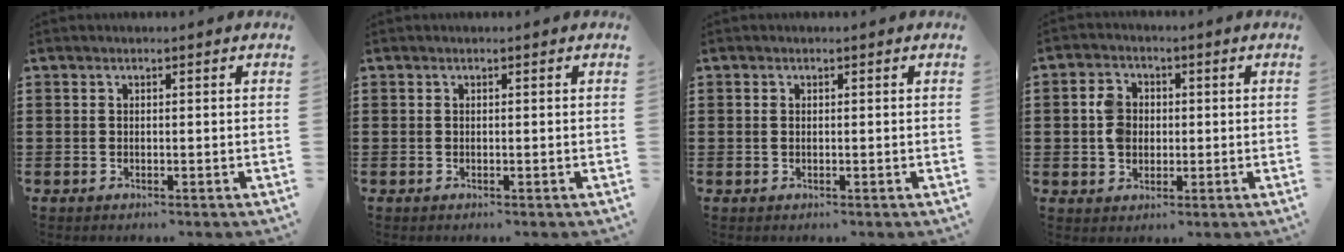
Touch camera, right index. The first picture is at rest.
{"total": 0.0}
{"total": 0.6, "force": [0.1, 0.4, 0.5], "torque": [-0.012, 0.002, 0.001]}
{"total": 5.0, "force": [0.0, 4.1, 2.8], "torque": [-0.070, 0.012, -0.003]}